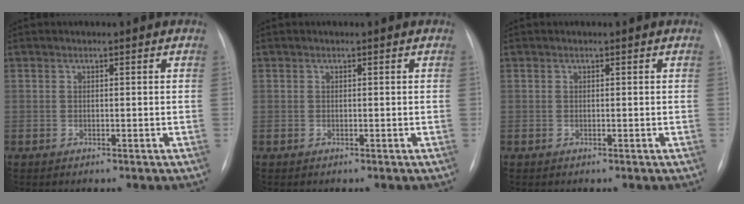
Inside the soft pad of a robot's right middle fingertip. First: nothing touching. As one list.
[{"total": 0.0}, {"total": 0.0}]